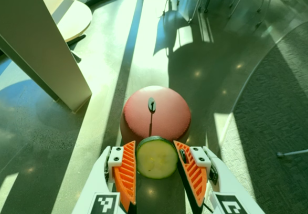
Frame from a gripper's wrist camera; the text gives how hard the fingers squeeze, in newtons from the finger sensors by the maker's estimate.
{"total": 9.4, "left": 9.7, "right": 9.1}